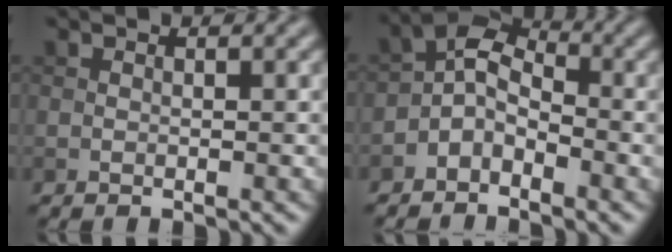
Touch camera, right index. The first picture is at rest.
{"total": 3.6, "force": [-2.0, 2.1, 2.2], "torque": [-0.038, 0.012, -0.048]}